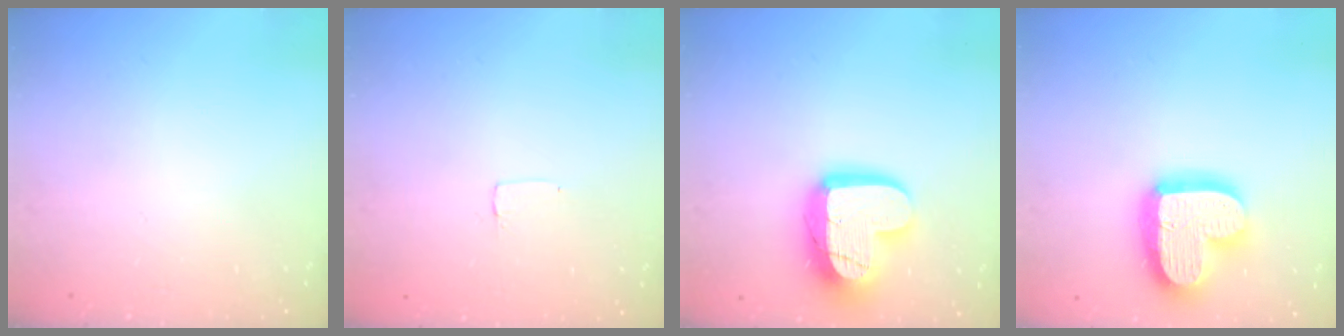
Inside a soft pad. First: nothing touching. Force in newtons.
{"total": 2.6, "press": 2.6, "slide": 0.2}
{"total": 16.1, "press": 16.1, "slide": 0.9}
{"total": 19.2, "press": 19.1, "slide": 1.4}